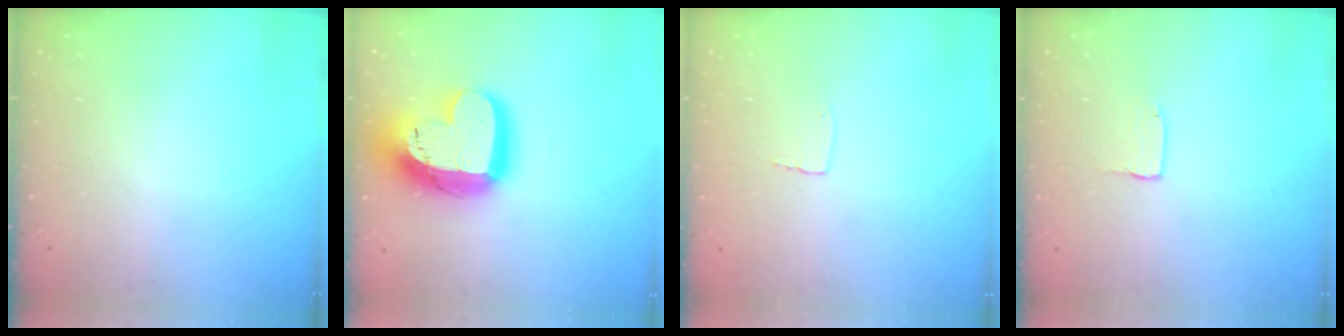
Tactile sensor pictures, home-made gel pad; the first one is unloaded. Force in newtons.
{"total": 20.1, "press": 20.0, "slide": 1.6}
{"total": 2.7, "press": 2.7, "slide": 0.1}
{"total": 1.7, "press": 1.6, "slide": 0.1}